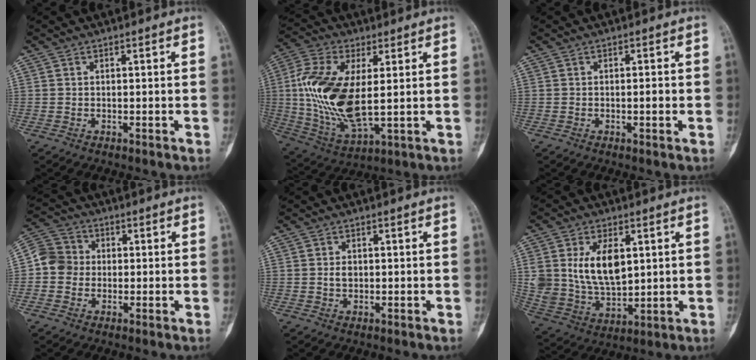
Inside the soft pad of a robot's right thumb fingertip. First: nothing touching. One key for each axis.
{"total": 17.8, "fx": 1.7, "fy": 8.3, "fz": 15.7, "tx": -0.331, "ty": -0.011, "tz": 0.038}
{"total": 1.7, "fx": -0.3, "fy": 0.4, "fz": 1.6, "tx": -0.025, "ty": -0.001, "tz": -0.004}
{"total": 6.8, "fx": -0.3, "fy": 6.3, "fz": 2.4, "tx": -0.028, "ty": 0.020, "tz": -0.019}
{"total": 1.6, "fx": 0.1, "fy": 1.2, "fz": 1.1, "tx": -0.016, "ty": 0.002, "tz": 0.002}
{"total": 12.9, "fx": 3.2, "fy": 7.8, "fz": 9.8, "tx": -0.165, "ty": -0.016, "tz": 0.075}